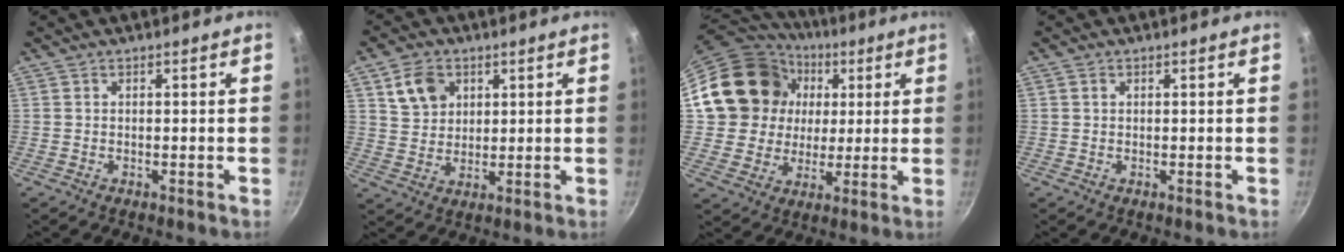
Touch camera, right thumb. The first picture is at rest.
{"total": 7.7, "force": [3.3, 6.0, 3.7], "torque": [-0.045, -0.004, 0.064]}
{"total": 19.6, "force": [4.7, 17.2, 7.9], "torque": [-0.133, 0.017, 0.087]}
{"total": 0.8, "force": [0.3, 0.7, 0.3], "torque": [-0.004, 0.003, 0.004]}